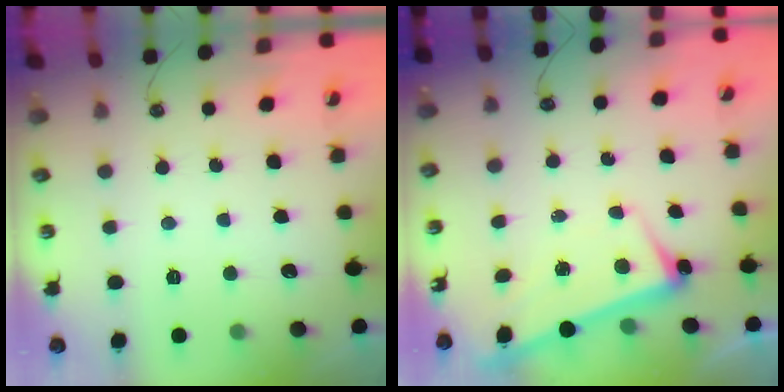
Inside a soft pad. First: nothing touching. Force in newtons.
{"total": 2.6, "press": 2.4, "slide": 1.1}